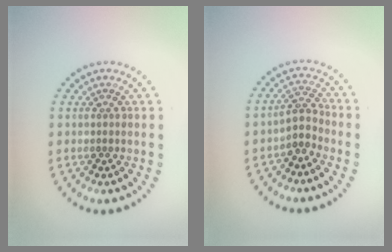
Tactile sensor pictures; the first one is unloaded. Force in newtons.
{"total": 2.2, "press": 1.7, "slide": 1.4}